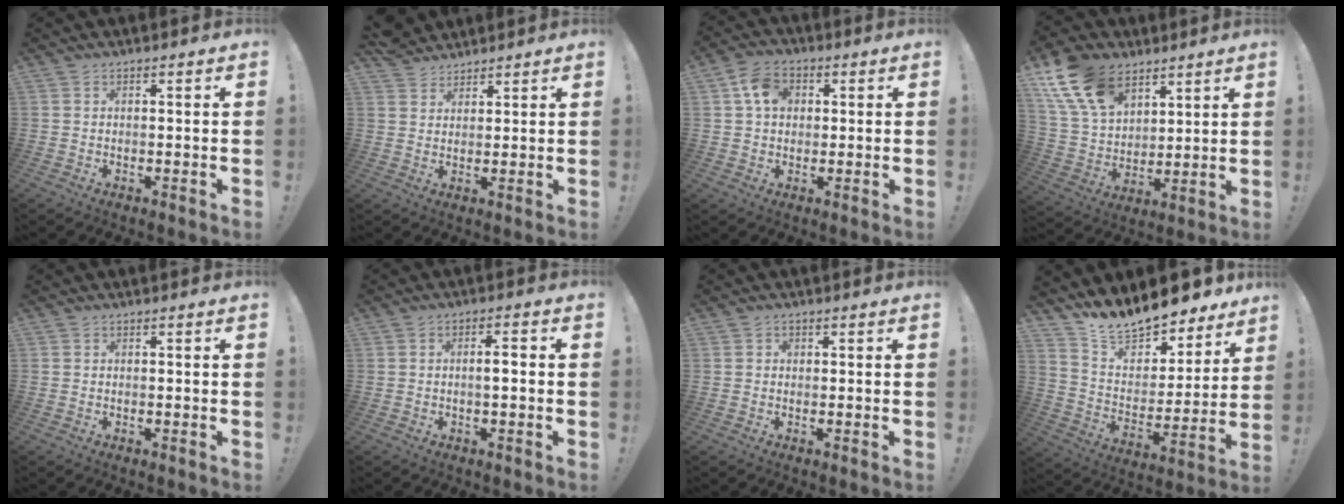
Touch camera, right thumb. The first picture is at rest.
{"total": 6.1, "force": [5.1, 3.2, 0.7], "torque": [-0.007, -0.030, 0.099]}
{"total": 8.7, "force": [2.6, 6.7, 4.9], "torque": [-0.074, 0.007, 0.050]}
{"total": 16.9, "force": [10.1, 10.5, 8.6], "torque": [-0.175, -0.047, 0.194]}
{"total": 0.0}
{"total": 3.4, "force": [-0.6, 0.6, 3.3], "torque": [-0.056, 0.004, -0.016]}
{"total": 0.7, "force": [0.0, 0.7, 0.2], "torque": [0.002, 0.000, -0.002]}
{"total": 14.1, "force": [13.3, 3.5, 3.1], "torque": [-0.068, -0.118, 0.238]}